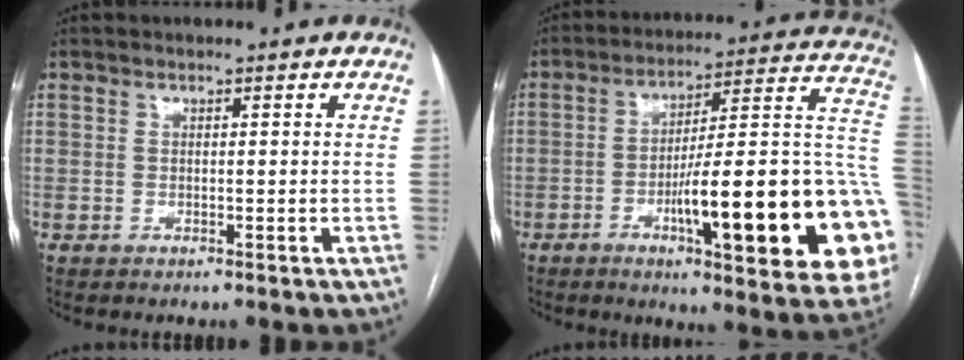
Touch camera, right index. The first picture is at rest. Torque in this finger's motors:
{"motor_torque": [1.82, -0.32, 1.05, 0.21]}